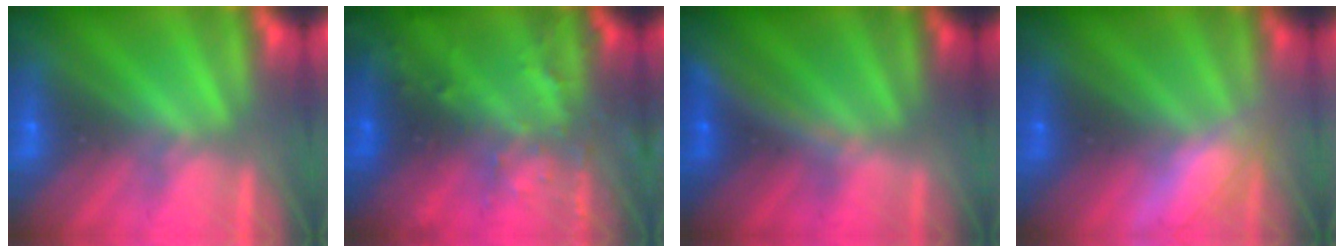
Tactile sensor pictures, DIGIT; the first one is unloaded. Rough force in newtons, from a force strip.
{"total": 6.9}
{"total": 3.4}
{"total": 2.9}